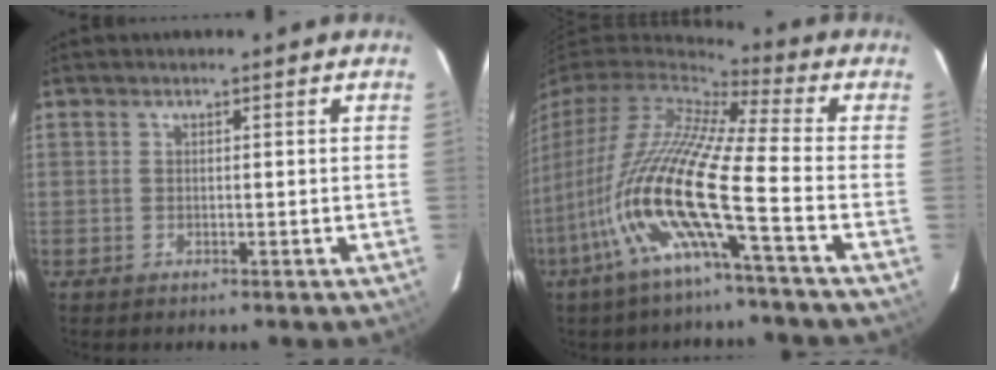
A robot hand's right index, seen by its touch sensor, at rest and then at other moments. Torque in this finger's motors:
{"motor_torque": [1.70, -0.44, 1.05, 0.21]}